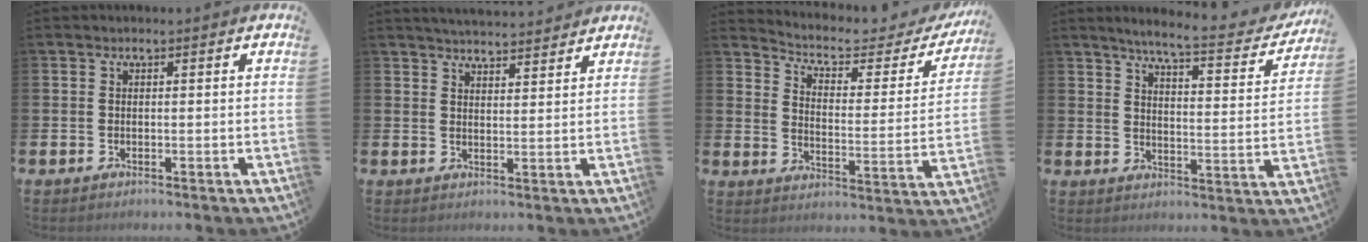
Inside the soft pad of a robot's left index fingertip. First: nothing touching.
{"total": 4.3, "force": [4.3, 0.1, 0.1], "torque": [-0.006, -0.028, 0.078]}
{"total": 5.3, "force": [4.5, 1.8, 2.1], "torque": [-0.063, -0.035, 0.068]}
{"total": 6.0, "force": [5.5, 0.4, 2.4], "torque": [-0.058, -0.044, 0.085]}